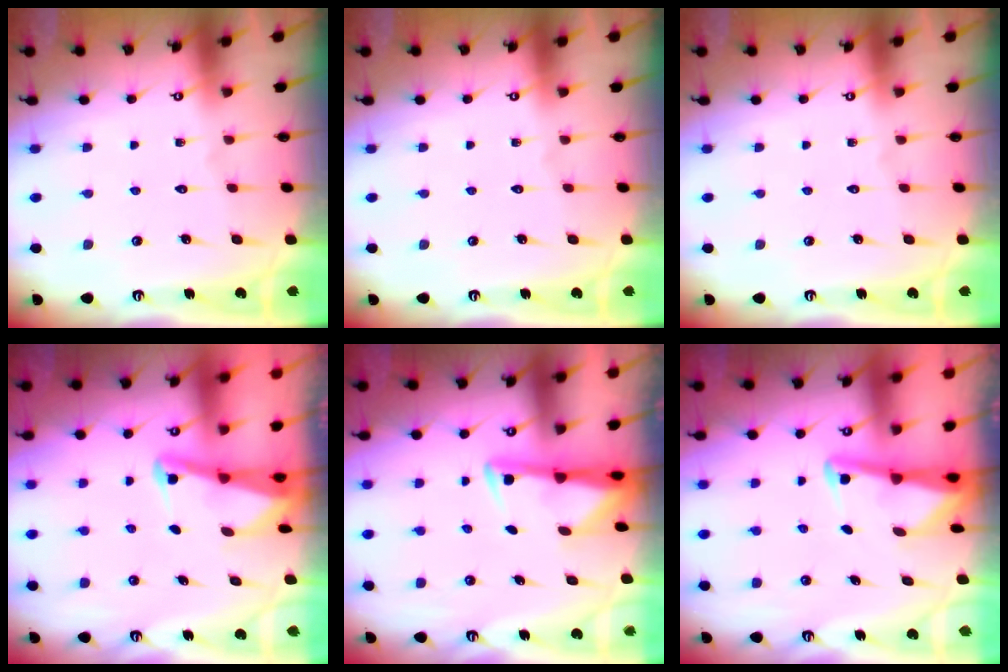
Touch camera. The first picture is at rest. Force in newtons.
{"total": 0.0}
{"total": 0.0}
{"total": 2.6, "press": 2.5, "slide": 0.6}
{"total": 2.9, "press": 2.8, "slide": 0.5}
{"total": 3.2, "press": 3.2, "slide": 0.4}